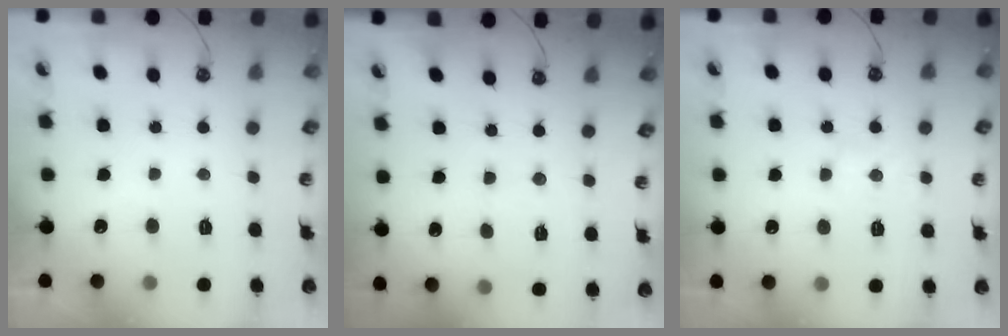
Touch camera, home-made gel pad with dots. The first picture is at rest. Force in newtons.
{"total": 2.0, "press": 2.0, "slide": 0.4}
{"total": 4.6, "press": 4.5, "slide": 1.0}